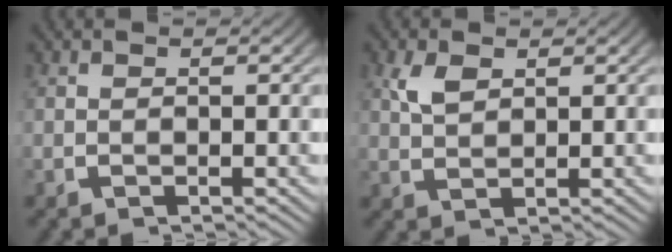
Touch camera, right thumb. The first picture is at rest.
{"total": 2.3, "force": [1.3, 1.1, 1.5], "torque": [-0.029, 0.001, 0.031]}